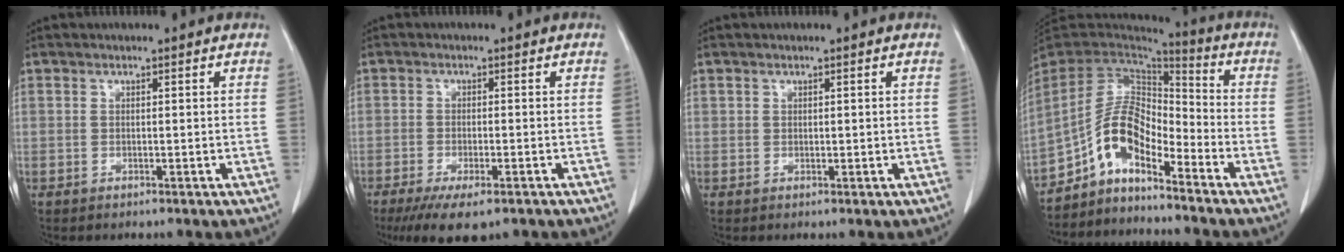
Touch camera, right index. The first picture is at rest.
{"total": 7.9, "force": [-5.3, 2.3, 5.3], "torque": [-0.080, -0.017, -0.081]}
{"total": 0.7, "force": [0.4, 0.6, 0.2], "torque": [0.004, -0.001, 0.006]}
{"total": 9.5, "force": [-6.2, 3.8, 6.2], "torque": [-0.125, 0.030, -0.118]}